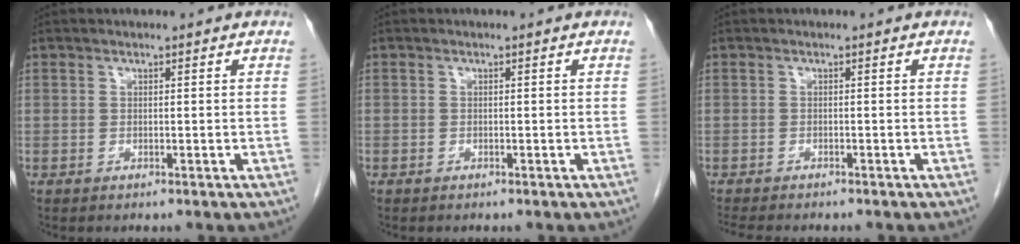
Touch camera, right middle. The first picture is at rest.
{"total": 0.0}
{"total": 5.9, "force": [-5.1, 1.3, 2.7], "torque": [-0.040, -0.009, -0.076]}